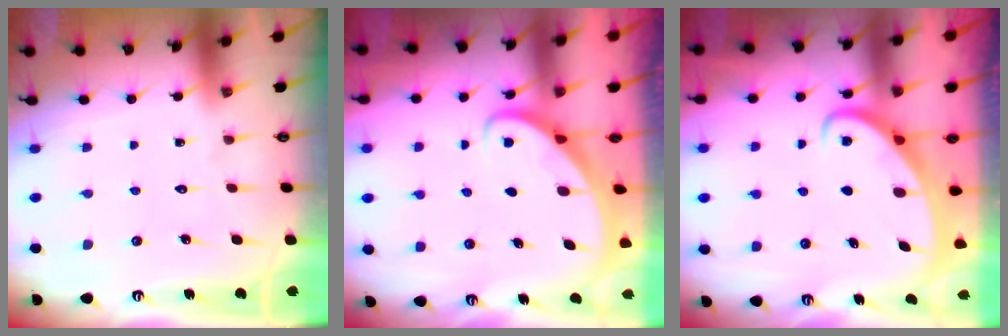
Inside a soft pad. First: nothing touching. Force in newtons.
{"total": 2.7, "press": 2.7, "slide": 0.3}
{"total": 2.4, "press": 2.4, "slide": 0.4}